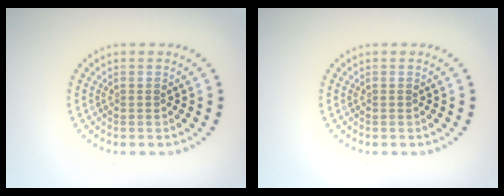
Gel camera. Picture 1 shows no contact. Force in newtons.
{"total": 0.0}